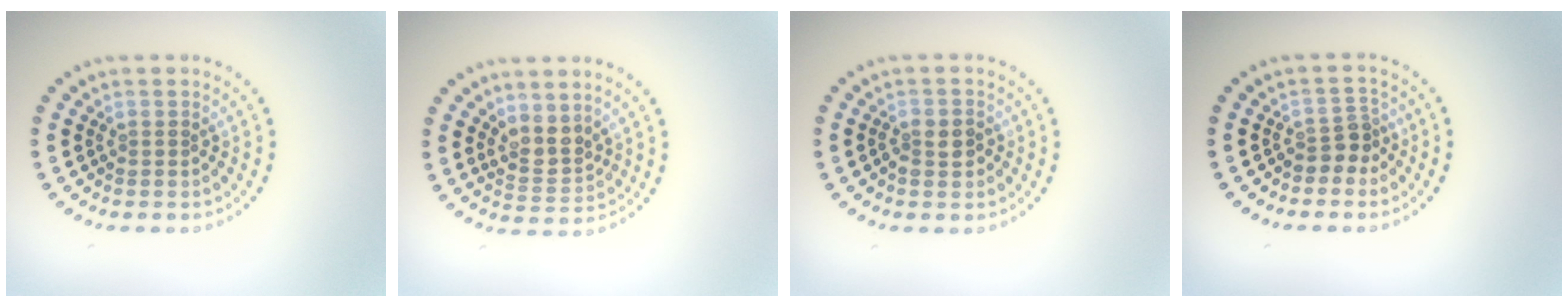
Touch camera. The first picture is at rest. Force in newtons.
{"total": 2.6, "press": 2.0, "slide": 1.6}
{"total": 2.0, "press": 1.9, "slide": 0.6}
{"total": 2.2, "press": 1.7, "slide": 1.4}